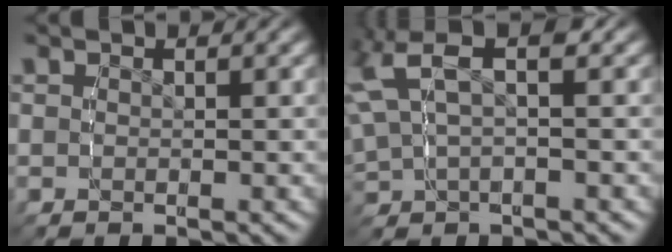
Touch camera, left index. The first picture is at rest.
{"total": 7.6, "force": [3.0, 4.4, 5.4], "torque": [-0.102, 0.028, 0.040]}